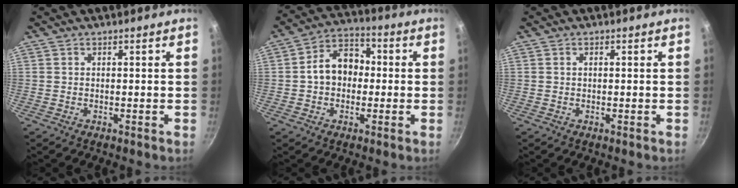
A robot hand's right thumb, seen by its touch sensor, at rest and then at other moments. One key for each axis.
{"total": 10.1, "fx": -0.1, "fy": 7.7, "fz": 6.5, "tx": -0.067, "ty": 0.031, "tz": -0.017}
{"total": 0.7, "fx": 0.1, "fy": 0.4, "fz": 0.5, "tx": -0.009, "ty": 0.003, "tz": 0.002}